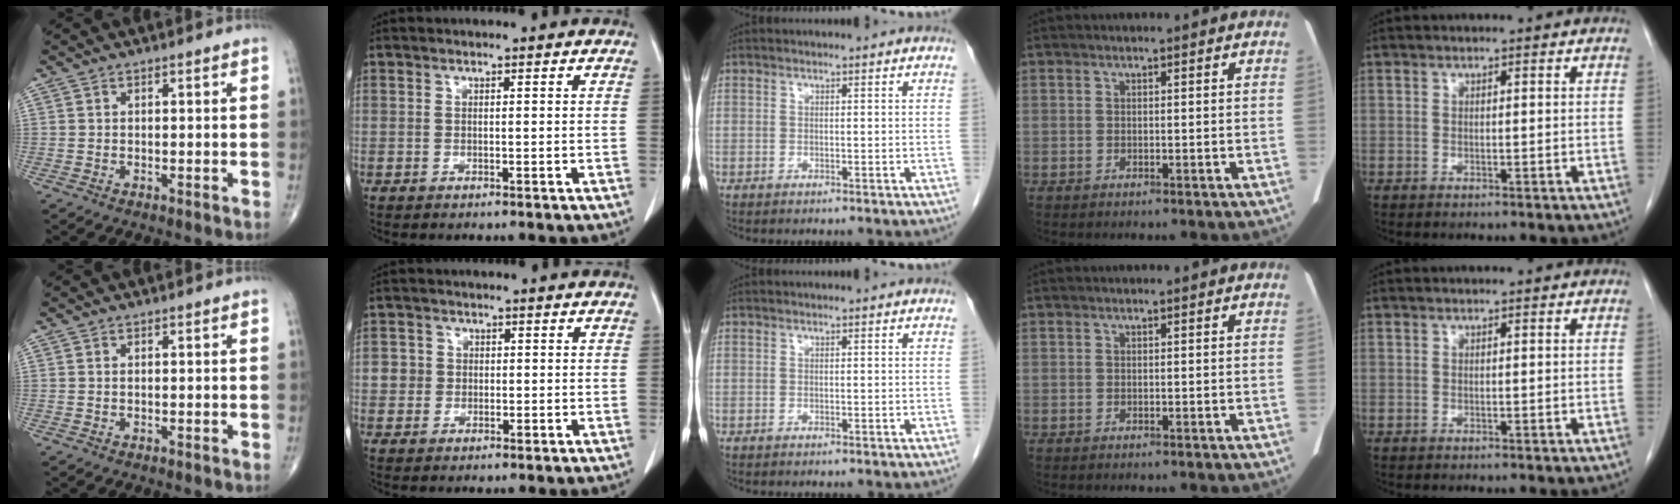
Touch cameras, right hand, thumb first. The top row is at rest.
{"index": {"total": 2.8, "force": [0.1, 2.8, 0.3], "torque": [0.008, 0.006, 0.001]}}